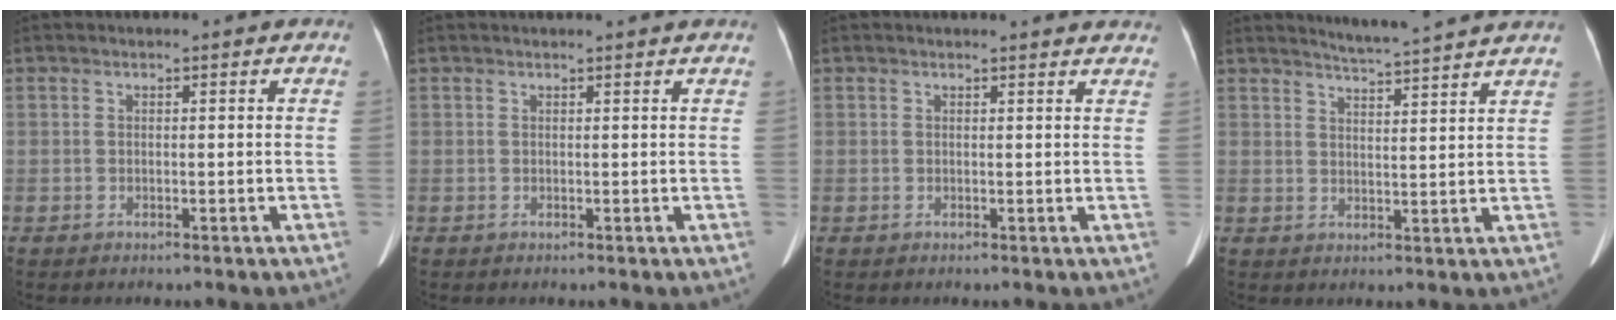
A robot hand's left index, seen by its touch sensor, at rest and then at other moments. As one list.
[{"total": 2.2, "force": [2.1, -0.3, 0.7], "torque": [-0.015, 0.006, 0.023]}, {"total": 6.4, "force": [6.2, 0.8, 1.5], "torque": [-0.012, -0.002, 0.045]}, {"total": 8.1, "force": [7.6, -1.3, 2.5], "torque": [-0.049, 0.004, 0.103]}]